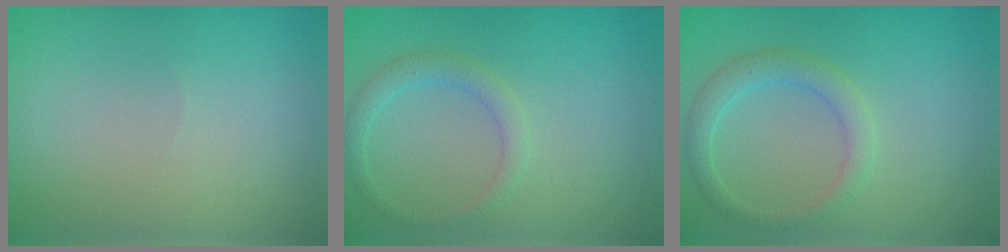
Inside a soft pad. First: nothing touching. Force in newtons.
{"total": 1.7, "press": 1.7, "slide": 0.1}
{"total": 2.2, "press": 2.2, "slide": 0.1}